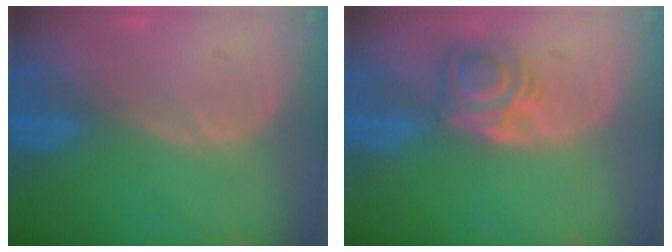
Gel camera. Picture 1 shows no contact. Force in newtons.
{"total": 5.7, "press": 5.1, "slide": 2.5}